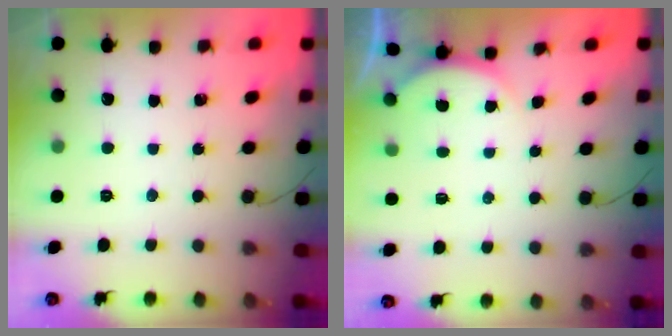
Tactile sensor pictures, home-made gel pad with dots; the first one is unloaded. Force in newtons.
{"total": 2.3, "press": 2.2, "slide": 0.6}